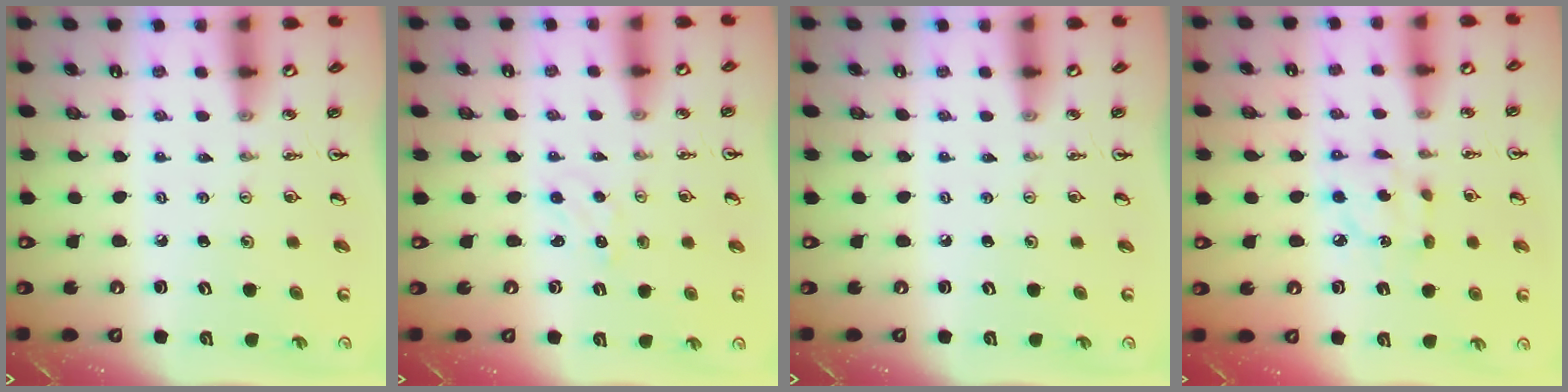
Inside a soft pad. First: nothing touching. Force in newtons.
{"total": 0.9, "press": 0.8, "slide": 0.2}
{"total": 0.0}
{"total": 5.7, "press": 5.7, "slide": 0.2}